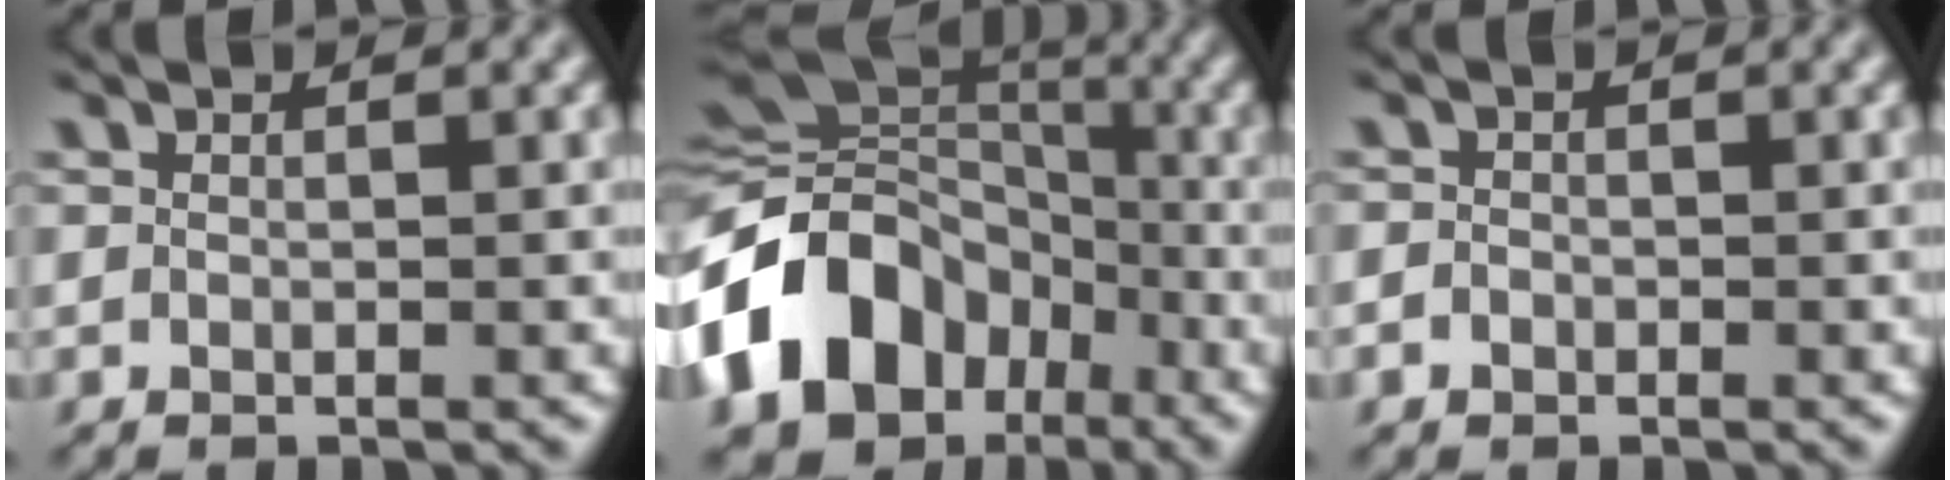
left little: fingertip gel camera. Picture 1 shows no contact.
{"total": 16.8, "force": [-6.1, 13.2, 8.5], "torque": [-0.202, -0.006, -0.122]}
{"total": 1.2, "force": [-0.3, 1.1, 0.4], "torque": [0.007, 0.005, -0.013]}